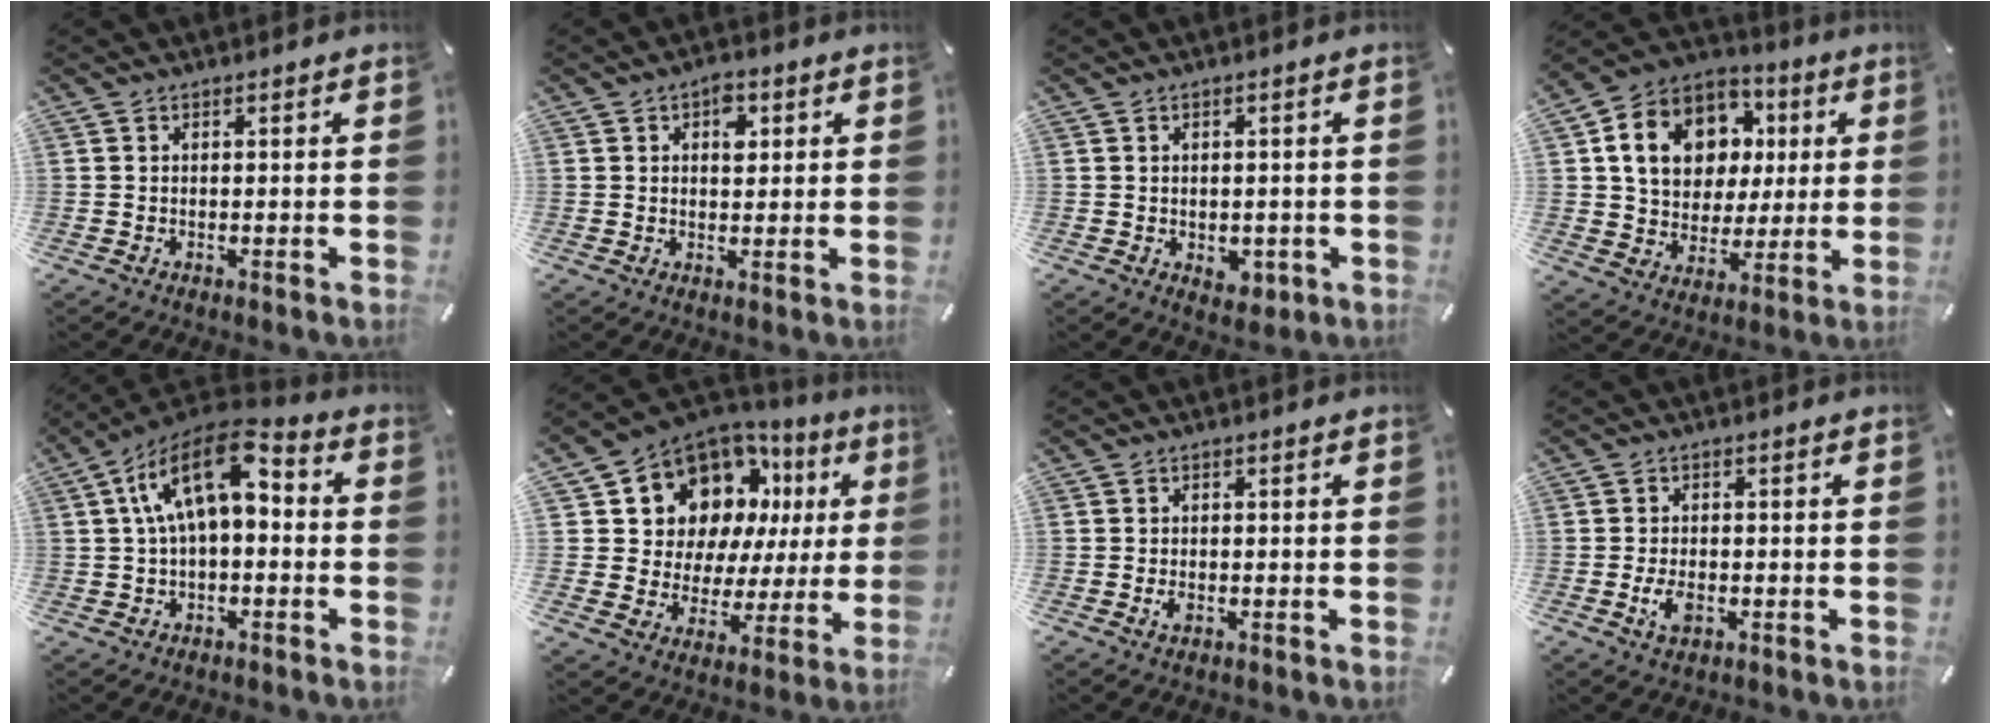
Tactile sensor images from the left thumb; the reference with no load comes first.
{"total": 3.8, "force": [1.5, 2.6, 2.4], "torque": [-0.013, -0.009, 0.016]}
{"total": 3.2, "force": [-1.0, 2.5, 1.8], "torque": [-0.019, 0.002, -0.015]}
{"total": 14.7, "force": [3.2, 12.7, 6.6], "torque": [-0.122, -0.002, 0.063]}
{"total": 14.7, "force": [3.6, 7.9, 11.9], "torque": [-0.231, -0.009, 0.062]}
{"total": 12.3, "force": [7.6, 9.1, 3.2], "torque": [-0.066, -0.076, 0.144]}
{"total": 1.4, "force": [-0.5, 0.9, 0.9], "torque": [-0.024, -0.002, -0.011]}
{"total": 3.8, "force": [-1.2, 2.3, 2.7], "torque": [-0.067, -0.001, -0.023]}